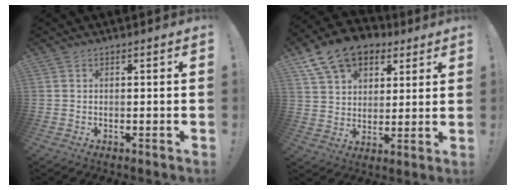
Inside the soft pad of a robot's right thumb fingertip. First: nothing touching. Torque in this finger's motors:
{"motor_torque": [-0.72, 1.71, 1.06, 0.58, 0.39]}